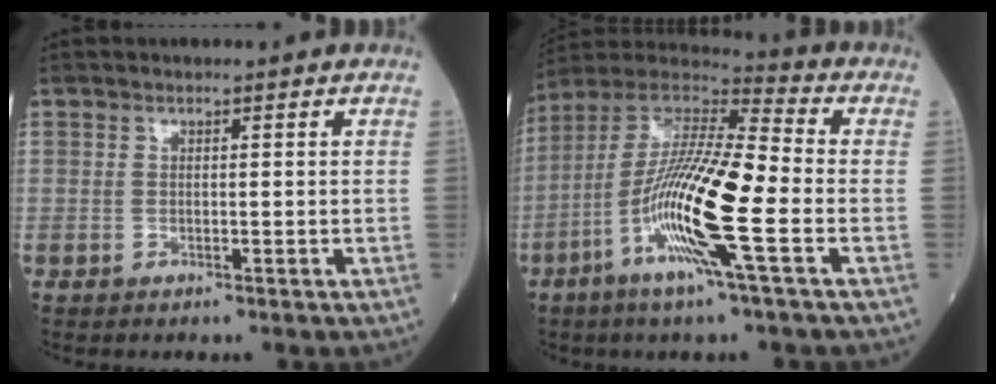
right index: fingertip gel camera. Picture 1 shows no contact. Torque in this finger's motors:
{"motor_torque": [2.05, -0.10, 1.06, 0.21]}